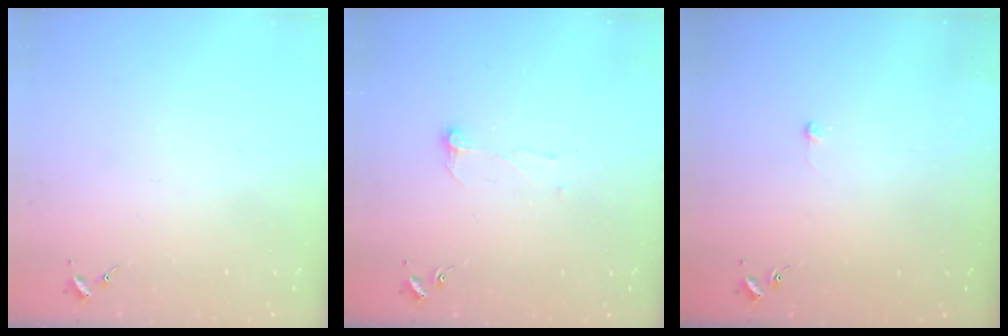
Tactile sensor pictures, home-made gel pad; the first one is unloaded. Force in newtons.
{"total": 5.3, "press": 5.3, "slide": 0.6}
{"total": 4.3, "press": 4.3, "slide": 0.3}